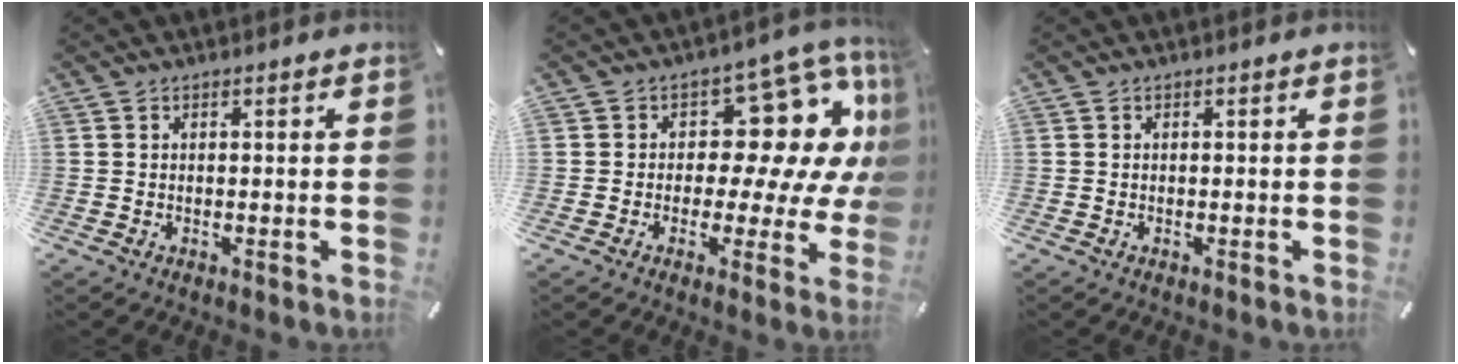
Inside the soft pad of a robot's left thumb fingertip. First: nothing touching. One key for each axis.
{"total": 16.3, "fx": 5.3, "fy": 10.2, "fz": 11.5, "tx": -0.146, "ty": -0.041, "tz": 0.088}
{"total": 0.0}